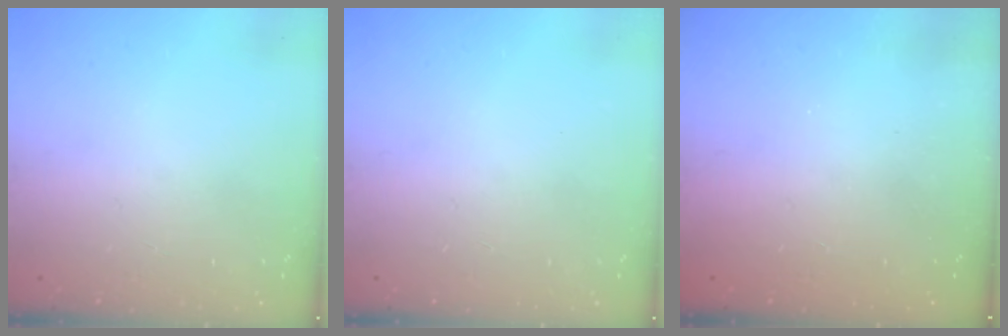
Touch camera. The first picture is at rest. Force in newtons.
{"total": 0.0}
{"total": 2.3, "press": 2.2, "slide": 0.8}